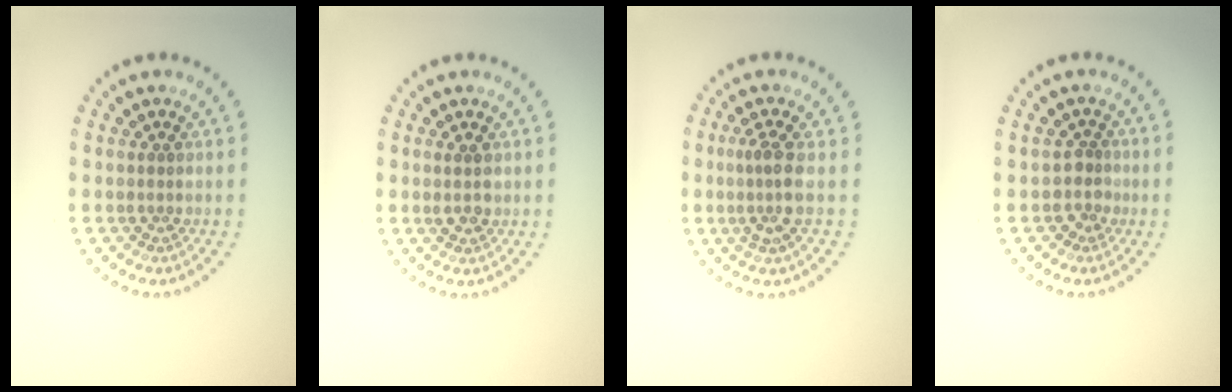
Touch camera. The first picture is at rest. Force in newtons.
{"total": 1.6, "press": 1.6, "slide": 0.4}
{"total": 2.7, "press": 2.0, "slide": 1.7}
{"total": 1.5, "press": 1.2, "slide": 1.0}